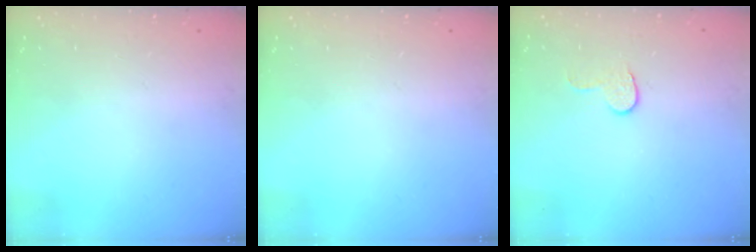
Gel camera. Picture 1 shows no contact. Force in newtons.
{"total": 0.0}
{"total": 5.9, "press": 5.9, "slide": 0.5}